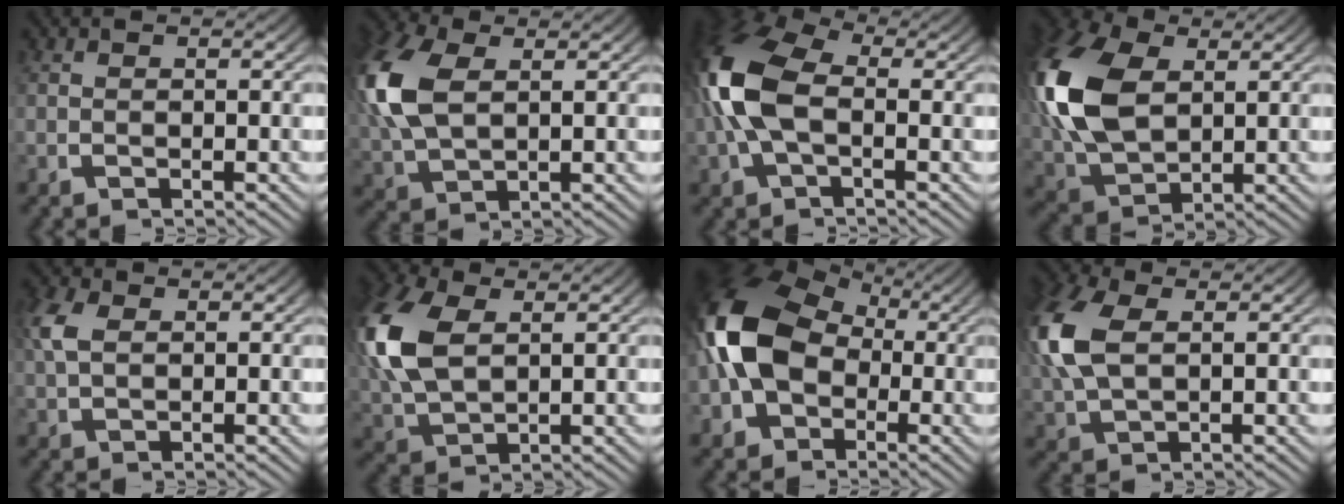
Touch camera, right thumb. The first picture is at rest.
{"total": 7.5, "force": [1.7, 5.2, 5.3], "torque": [-0.150, -0.020, 0.049]}
{"total": 9.6, "force": [0.6, 6.3, 7.2], "torque": [-0.172, -0.003, 0.013]}
{"total": 12.2, "force": [1.5, 8.6, 8.5], "torque": [-0.220, -0.039, 0.046]}
{"total": 3.0, "force": [1.1, 2.0, 2.0], "torque": [-0.050, 0.002, 0.025]}
{"total": 8.5, "force": [1.7, 5.9, 5.9], "torque": [-0.166, -0.026, 0.052]}
{"total": 10.9, "force": [0.4, 8.6, 6.7], "torque": [-0.163, -0.022, 0.015]}
{"total": 6.7, "force": [1.6, 4.5, 4.7], "torque": [-0.139, -0.016, 0.044]}